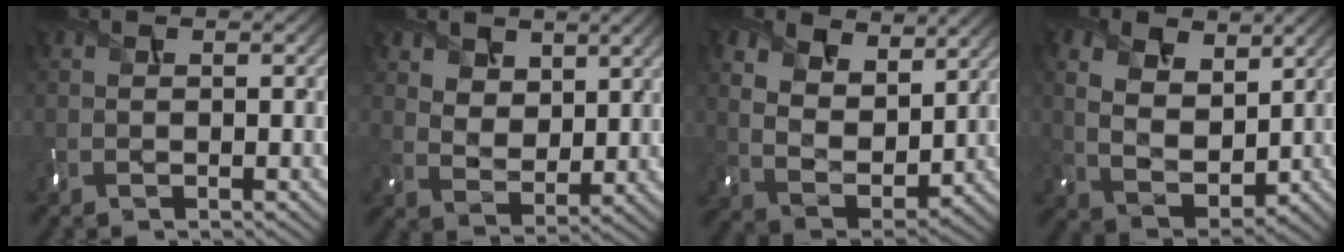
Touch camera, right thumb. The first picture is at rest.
{"total": 5.3, "force": [3.3, 3.3, 2.5], "torque": [-0.064, -0.013, 0.062]}
{"total": 11.2, "force": [6.9, 6.3, 6.2], "torque": [-0.160, -0.018, 0.119]}
{"total": 9.5, "force": [4.3, 6.1, 6.0], "torque": [-0.152, -0.003, 0.079]}